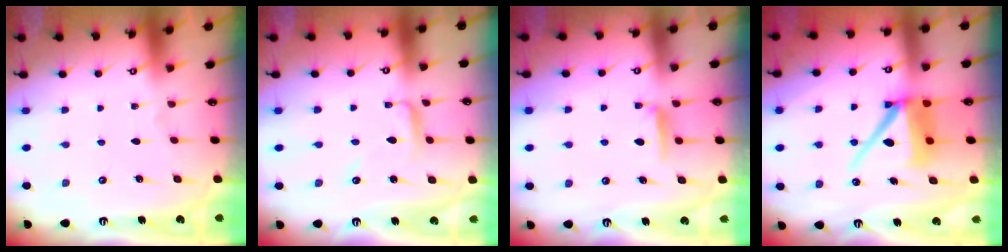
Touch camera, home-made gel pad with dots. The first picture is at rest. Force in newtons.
{"total": 4.6, "press": 4.5, "slide": 0.3}
{"total": 5.0, "press": 5.0, "slide": 0.7}
{"total": 11.1, "press": 11.0, "slide": 1.3}